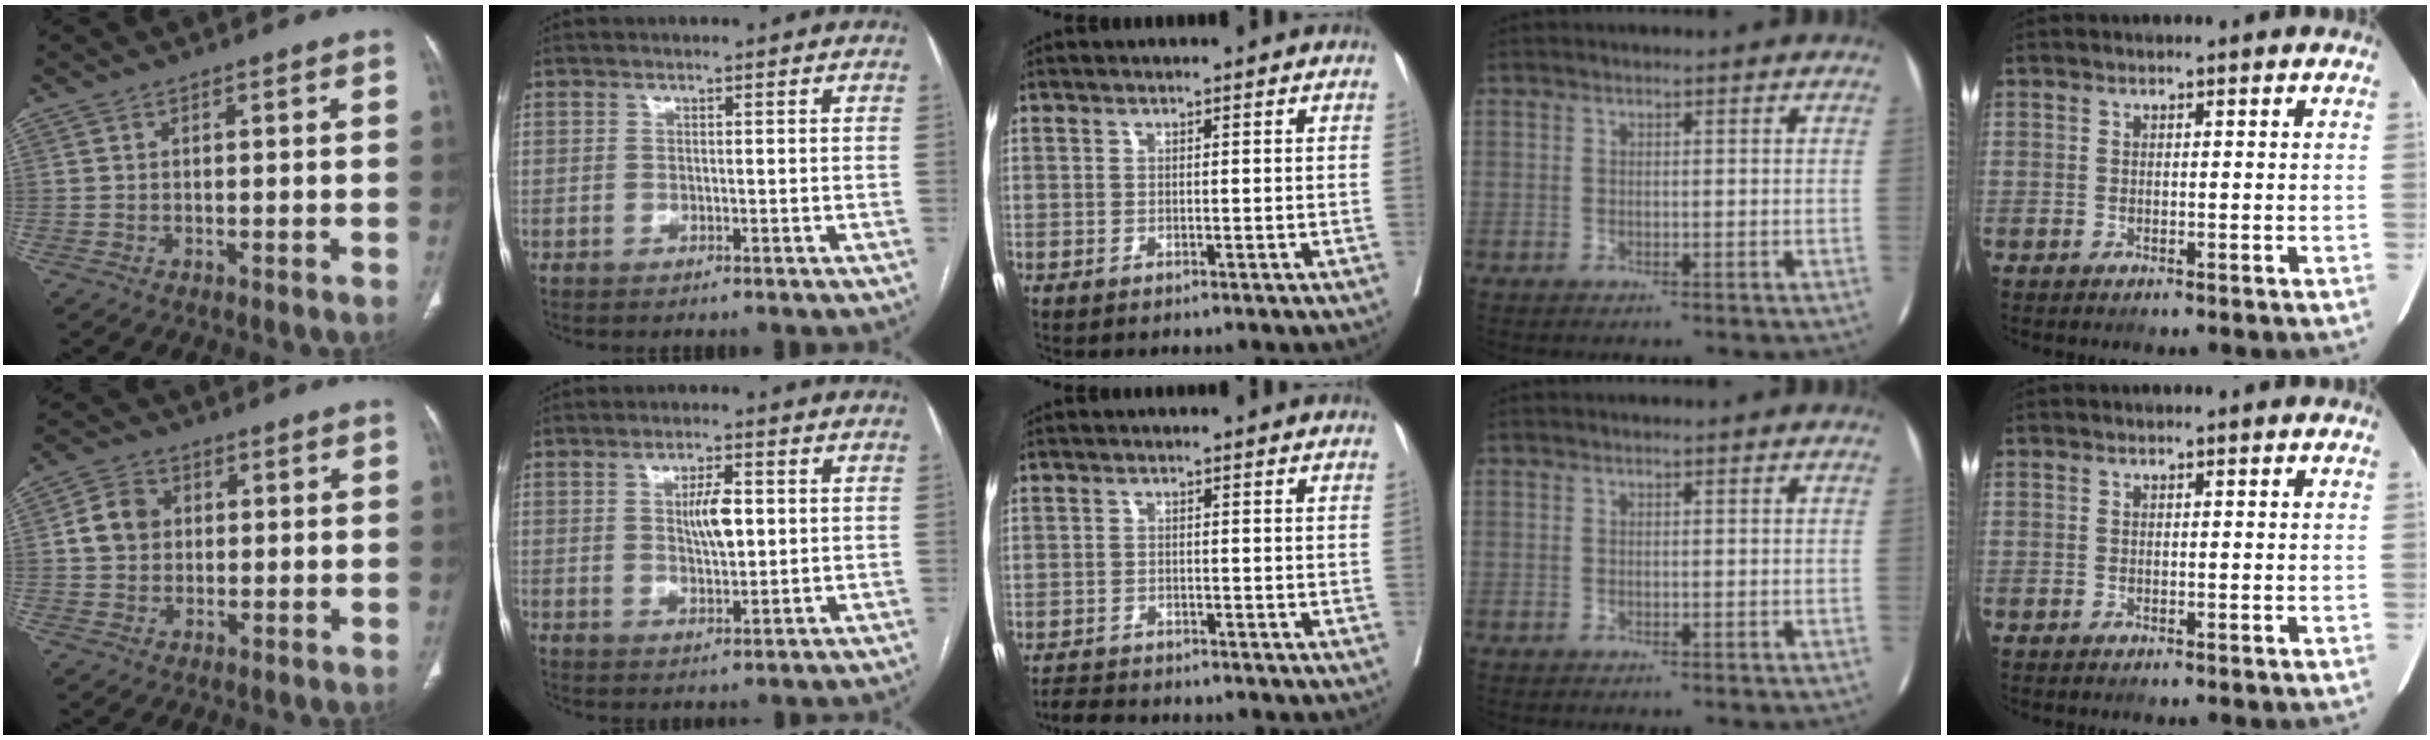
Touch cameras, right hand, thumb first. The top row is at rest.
{"thumb": {"total": 6.3, "force": [0.8, 5.4, 3.1], "torque": [-0.041, 0.008, 0.009]}, "index": {"total": 5.2, "force": [0.9, 1.7, 4.8], "torque": [-0.081, 0.003, 0.017]}, "middle": {"total": 4.3, "force": [-4.1, 0.8, 0.8], "torque": [-0.011, -0.013, -0.069]}}